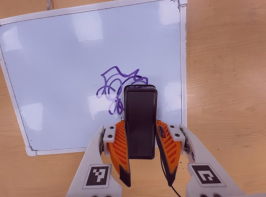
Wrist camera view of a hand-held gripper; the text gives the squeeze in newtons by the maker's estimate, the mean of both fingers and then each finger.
{"total": 5.1, "left": 3.1, "right": 7.1}